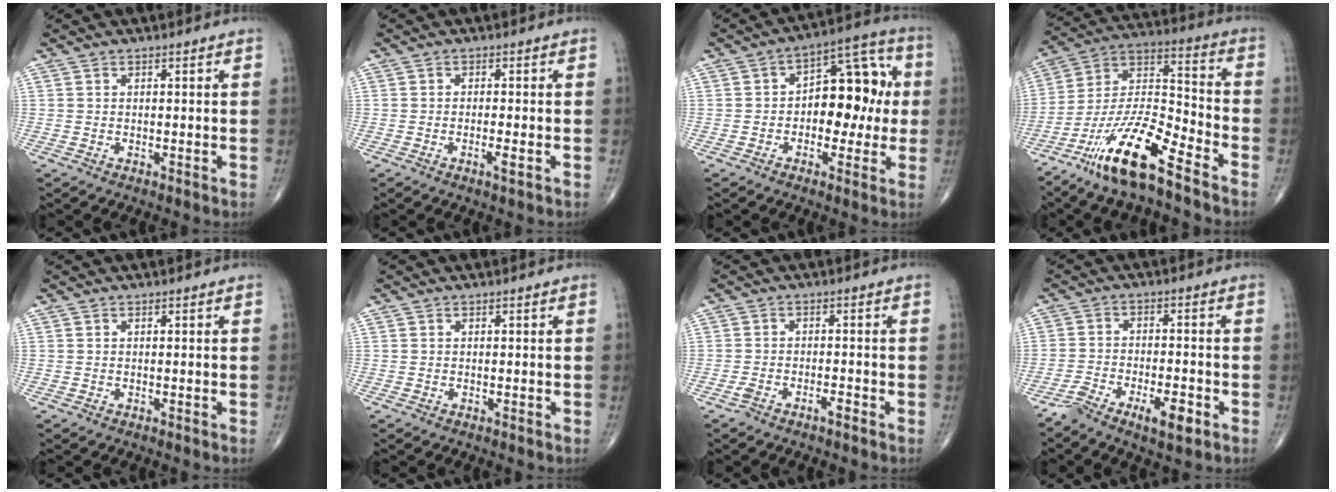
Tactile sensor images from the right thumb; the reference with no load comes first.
{"total": 2.1, "force": [-0.9, 0.2, 1.8], "torque": [-0.032, -0.001, -0.020]}
{"total": 13.6, "force": [0.2, 8.1, 11.0], "torque": [-0.104, 0.040, -0.006]}
{"total": 17.3, "force": [-11.7, 3.8, 12.2], "torque": [-0.227, 0.071, -0.219]}
{"total": 0.0}
{"total": 0.0}
{"total": 2.4, "force": [-1.8, 0.6, 1.5], "torque": [-0.034, 0.014, -0.032]}
{"total": 7.2, "force": [-4.3, 2.1, 5.3], "torque": [-0.100, 0.020, -0.072]}